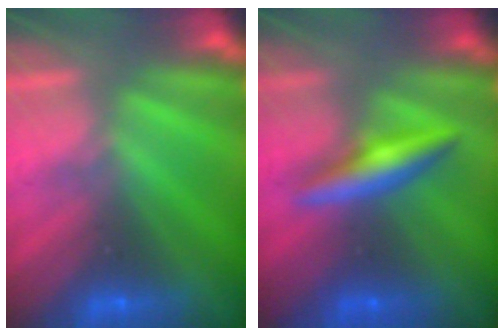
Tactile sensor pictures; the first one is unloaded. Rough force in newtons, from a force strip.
{"total": 2.7}